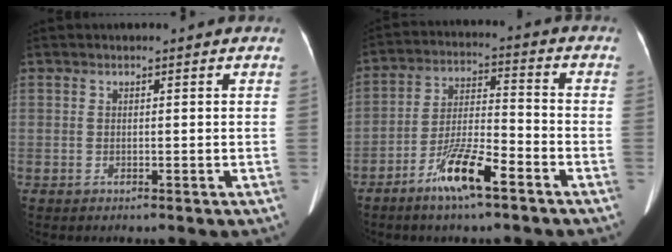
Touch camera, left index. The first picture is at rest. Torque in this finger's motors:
{"motor_torque": [0.93, 1.21, 0.15, 0.03]}